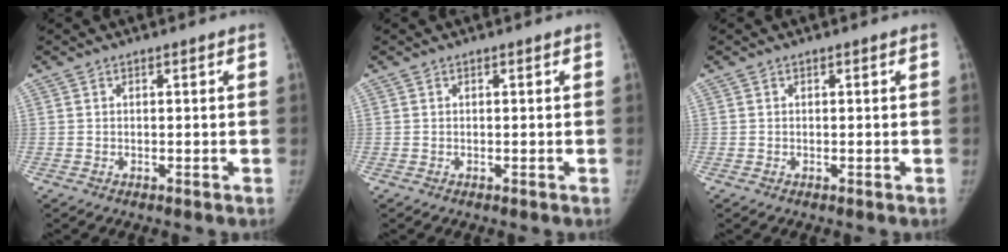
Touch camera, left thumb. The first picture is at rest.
{"total": 0.0}
{"total": 0.0}